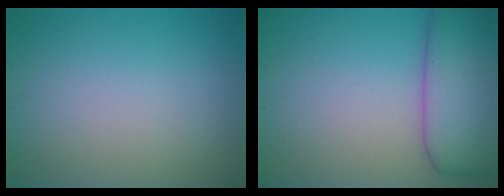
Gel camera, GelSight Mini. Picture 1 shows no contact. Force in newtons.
{"total": 9.5, "press": 9.5, "slide": 0.3}